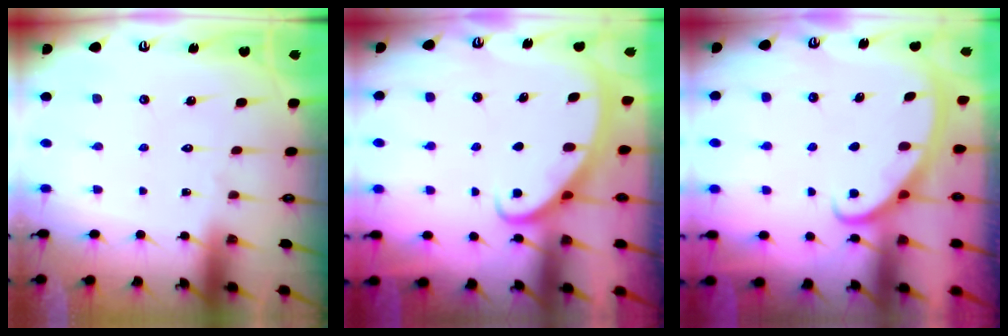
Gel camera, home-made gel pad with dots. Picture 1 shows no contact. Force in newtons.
{"total": 2.6, "press": 2.6, "slide": 0.4}
{"total": 2.9, "press": 2.9, "slide": 0.4}